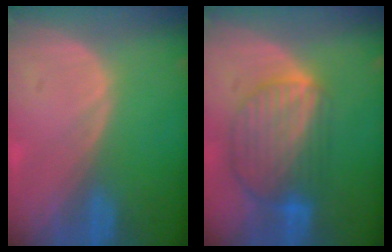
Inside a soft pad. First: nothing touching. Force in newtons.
{"total": 9.0, "press": 7.7, "slide": 4.6}